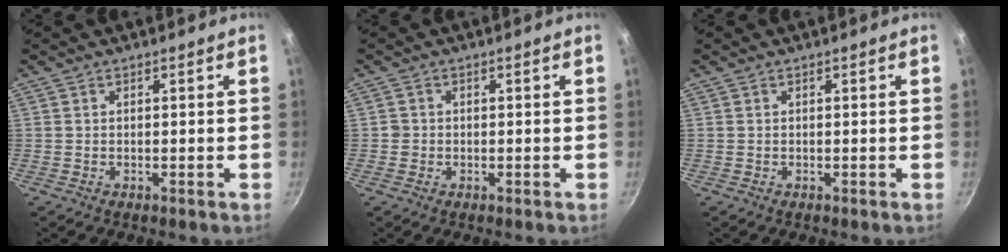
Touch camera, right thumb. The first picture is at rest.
{"total": 1.2, "force": [-0.3, 1.2, 0.2], "torque": [-0.001, 0.003, -0.005]}
{"total": 0.0}